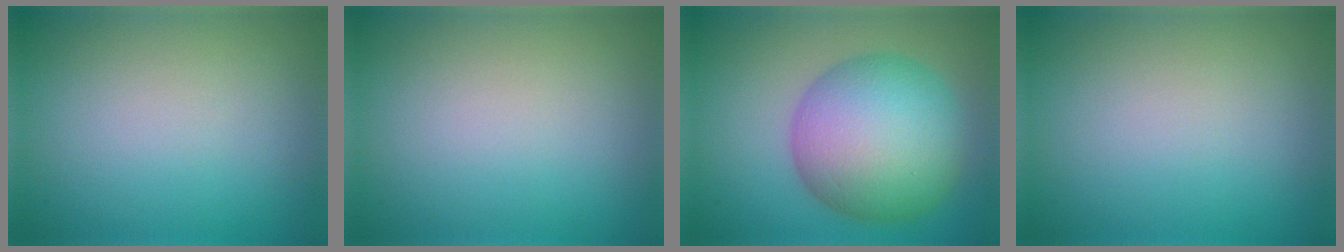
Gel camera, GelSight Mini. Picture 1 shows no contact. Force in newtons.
{"total": 0.0}
{"total": 11.7, "press": 11.7, "slide": 0.1}
{"total": 0.0}